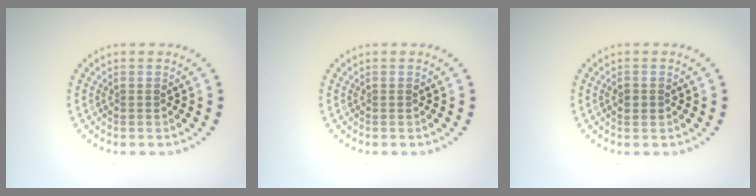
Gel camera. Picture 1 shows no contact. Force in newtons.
{"total": 0.0}
{"total": 1.3, "press": 1.3, "slide": 0.2}